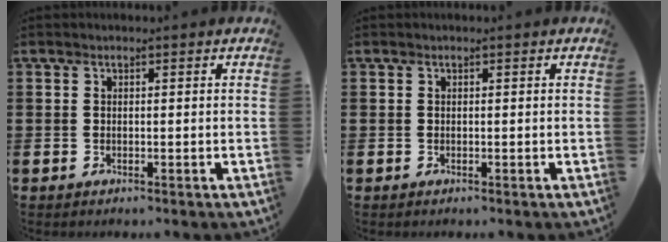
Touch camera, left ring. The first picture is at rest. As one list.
[{"total": 0.0}]